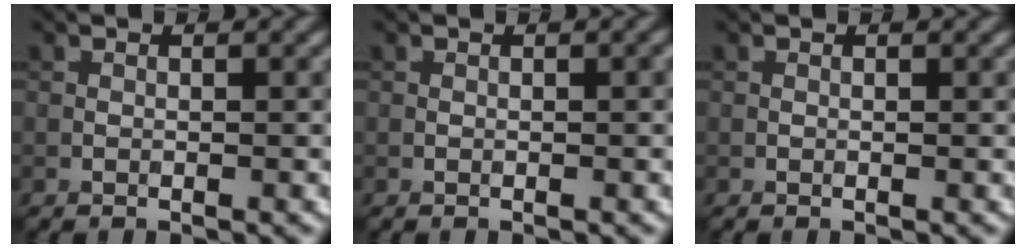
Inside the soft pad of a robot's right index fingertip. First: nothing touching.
{"total": 0.6, "force": [-0.4, 0.1, 0.4], "torque": [-0.005, 0.001, -0.003]}
{"total": 0.0}